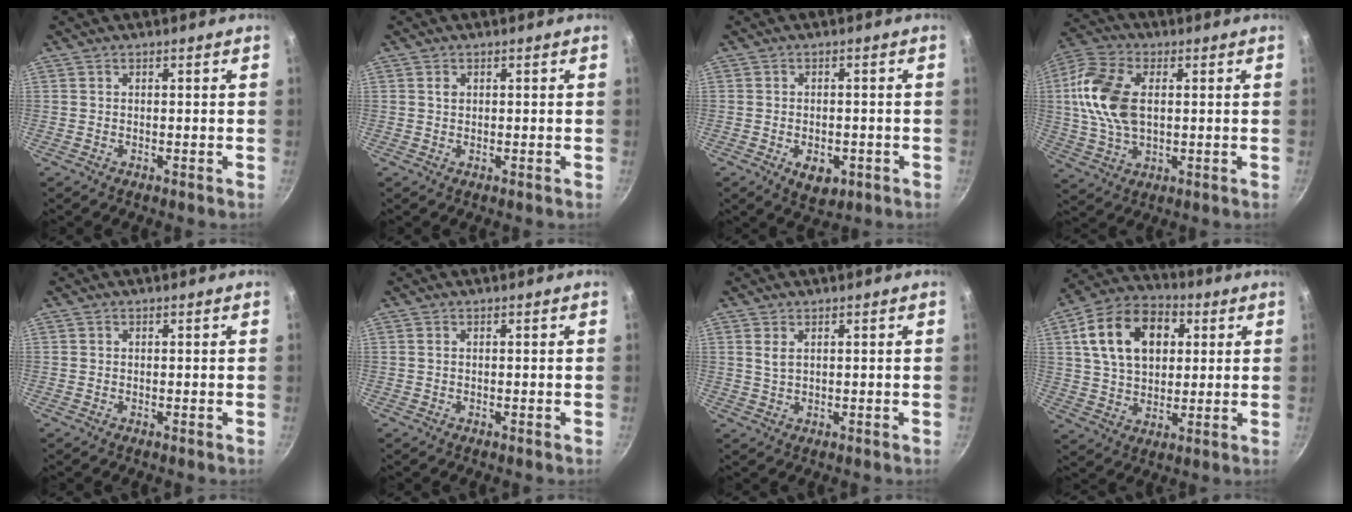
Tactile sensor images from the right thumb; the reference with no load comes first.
{"total": 1.1, "force": [0.3, 0.8, 0.6], "torque": [-0.008, 0.000, 0.004]}
{"total": 5.6, "force": [-2.1, 3.5, 3.9], "torque": [-0.044, 0.005, -0.021]}
{"total": 14.0, "force": [1.7, 8.4, 11.0], "torque": [-0.209, 0.008, 0.025]}
{"total": 0.0}
{"total": 0.0}
{"total": 2.1, "force": [0.9, 1.1, 1.6], "torque": [-0.030, -0.006, 0.019]}
{"total": 17.3, "force": [4.8, 11.8, 11.7], "torque": [-0.177, 0.009, 0.072]}